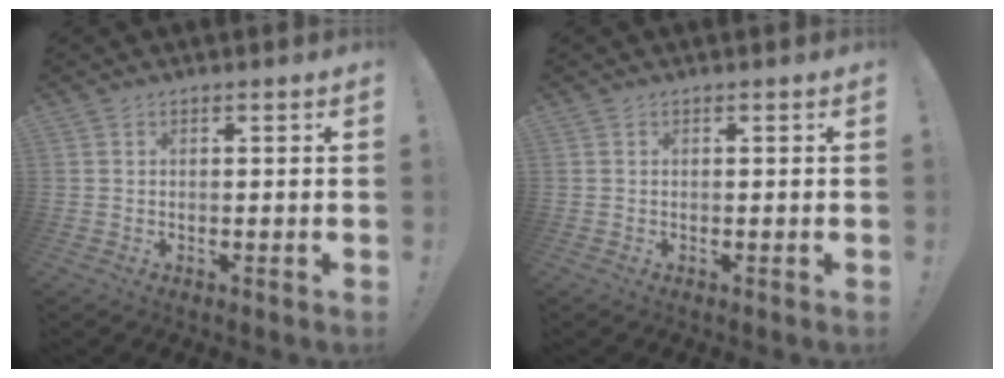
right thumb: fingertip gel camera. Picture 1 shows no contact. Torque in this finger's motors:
{"motor_torque": [-0.01, 0.01, 0.00, 0.00, 0.00]}